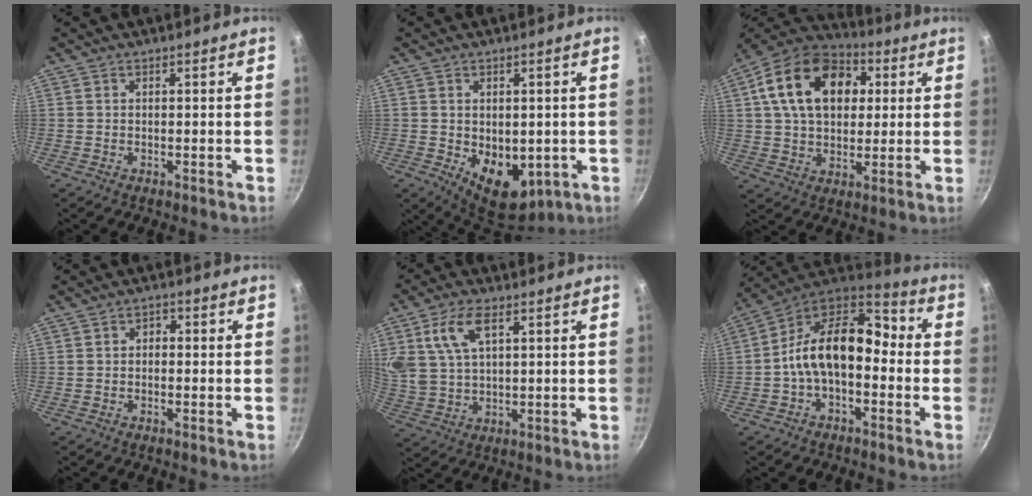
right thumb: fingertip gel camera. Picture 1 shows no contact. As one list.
[{"total": 10.3, "force": [-1.7, 6.9, 7.5], "torque": [-0.080, -0.020, -0.005]}, {"total": 20.5, "force": [5.2, 14.0, 14.0], "torque": [-0.214, 0.017, 0.074]}, {"total": 1.7, "force": [-0.3, 1.4, 1.0], "torque": [-0.014, 0.009, -0.009]}, {"total": 9.8, "force": [3.9, 5.1, 7.4], "torque": [-0.145, -0.004, 0.082]}, {"total": 15.9, "force": [-2.1, 9.8, 12.3], "torque": [-0.190, 0.057, -0.056]}]